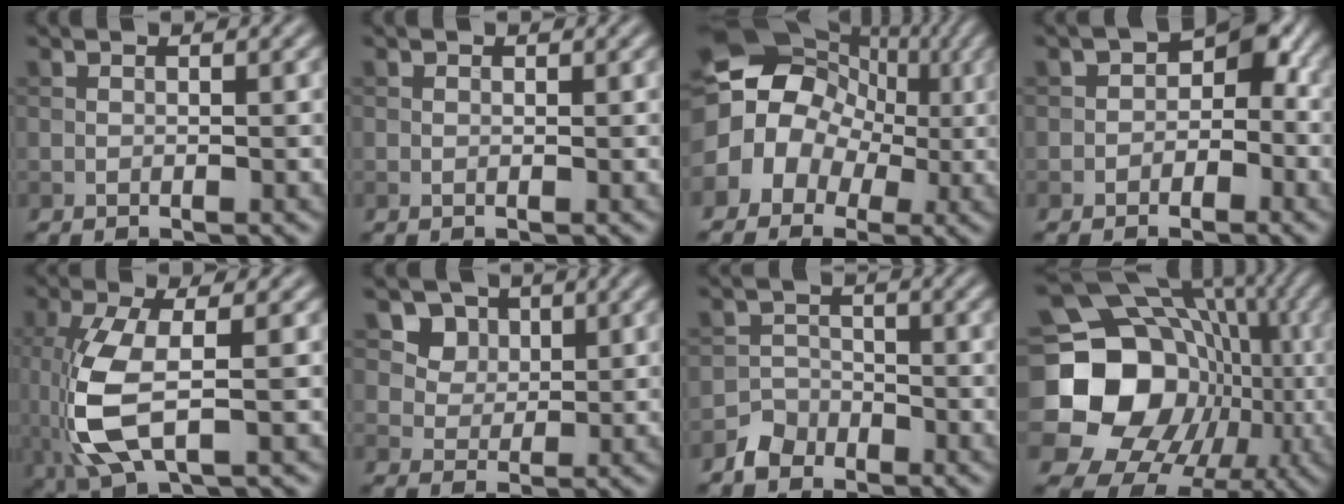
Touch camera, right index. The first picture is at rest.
{"total": 0.0}
{"total": 11.7, "force": [0.2, 10.1, 6.0], "torque": [-0.101, 0.020, -0.030]}
{"total": 3.4, "force": [-0.8, 2.6, 2.0], "torque": [-0.004, 0.010, -0.024]}
{"total": 6.9, "force": [-0.5, 2.7, 6.3], "torque": [-0.159, -0.011, -0.005]}
{"total": 6.6, "force": [3.6, 4.9, 2.5], "torque": [-0.056, -0.007, 0.069]}
{"total": 2.5, "force": [-1.9, 1.6, 0.3], "torque": [0.001, 0.008, -0.042]}
{"total": 20.5, "force": [-1.5, 18.2, 9.3], "torque": [-0.147, -0.018, -0.049]}